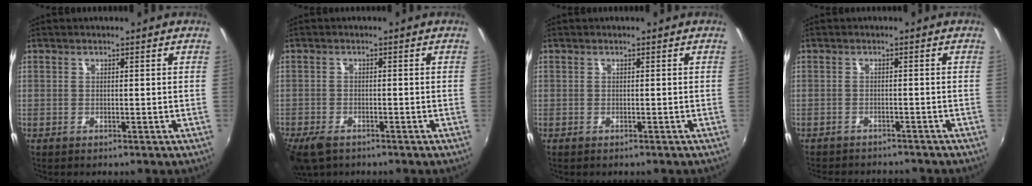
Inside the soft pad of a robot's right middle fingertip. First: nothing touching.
{"total": 6.0, "force": [-4.4, 2.7, 3.0], "torque": [-0.081, -0.023, -0.084]}
{"total": 0.8, "force": [-0.7, 0.2, 0.3], "torque": [-0.007, -0.002, -0.009]}
{"total": 8.1, "force": [-7.5, 2.1, 2.5], "torque": [-0.064, -0.017, -0.108]}